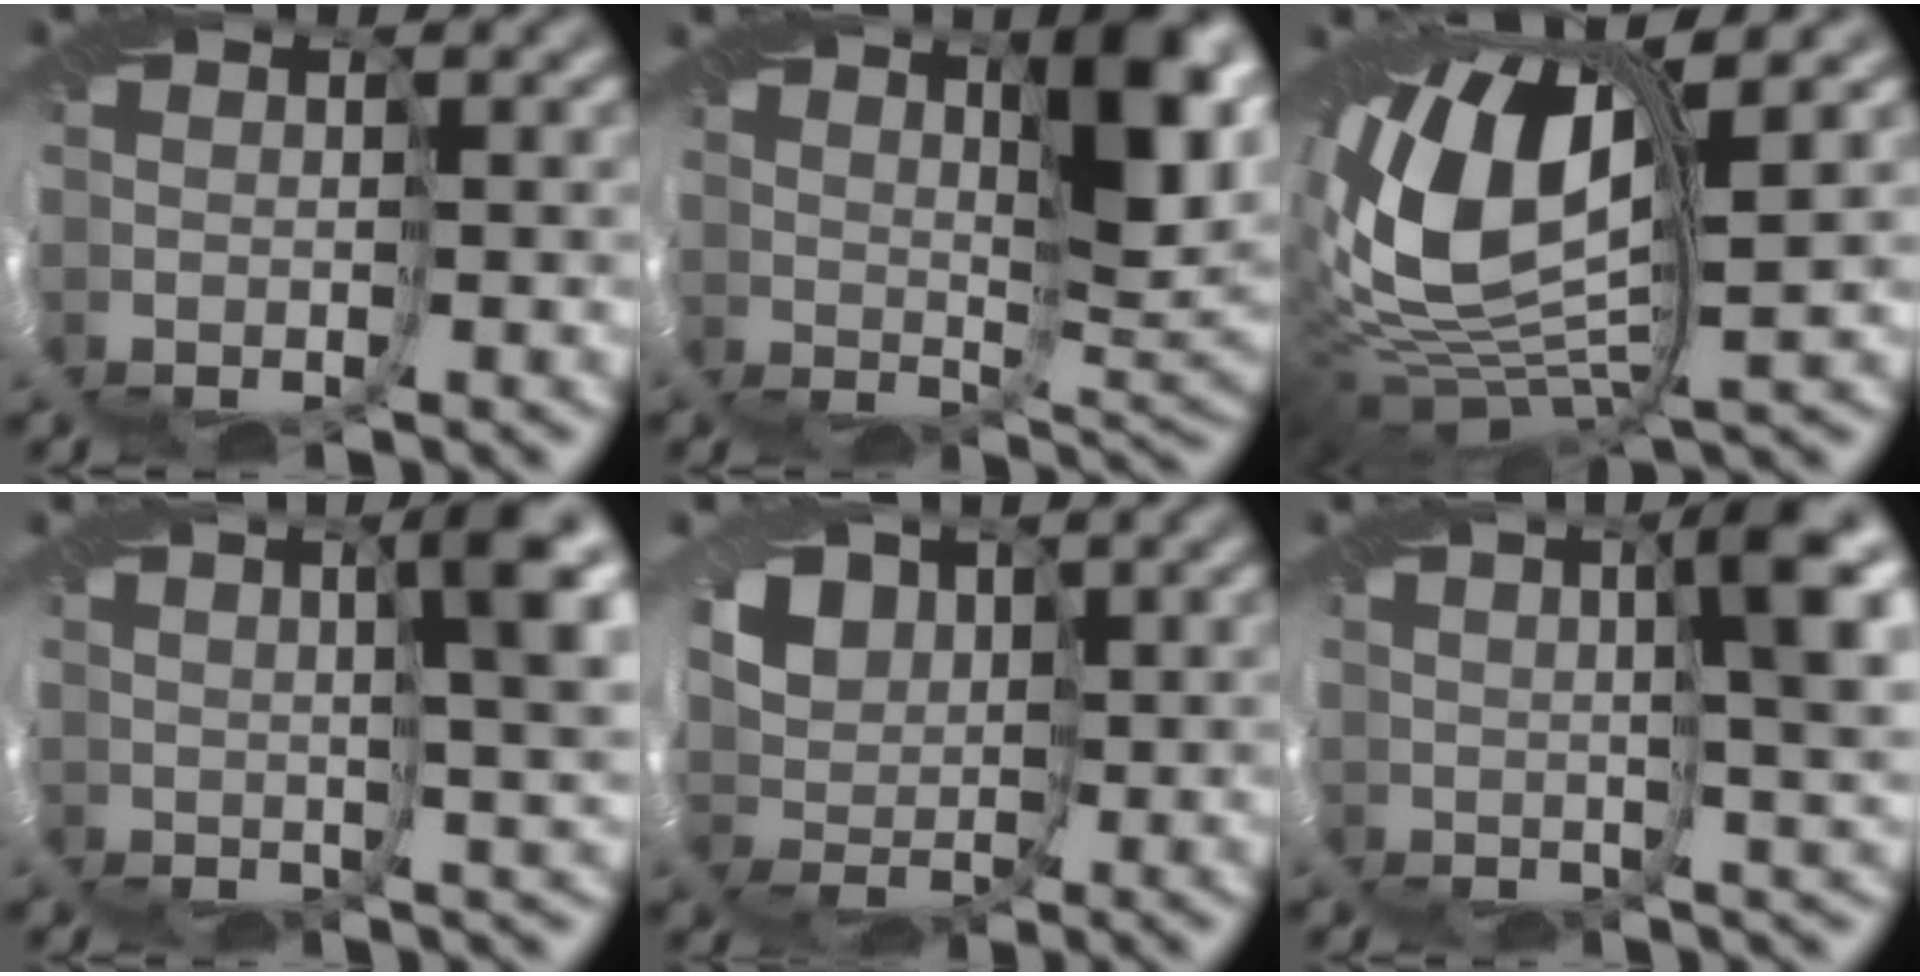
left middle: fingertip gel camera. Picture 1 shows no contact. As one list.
[{"total": 7.6, "force": [3.3, 2.3, 6.5], "torque": [-0.099, 0.003, 0.054]}, {"total": 11.7, "force": [3.1, 5.2, 10.0], "torque": [-0.221, 0.020, 0.045]}, {"total": 6.5, "force": [2.5, 0.8, 6.0], "torque": [-0.077, 0.012, 0.039]}, {"total": 5.8, "force": [3.2, 4.1, 2.5], "torque": [-0.051, 0.002, 0.045]}, {"total": 6.9, "force": [2.4, 0.8, 6.5], "torque": [-0.088, 0.012, 0.038]}]